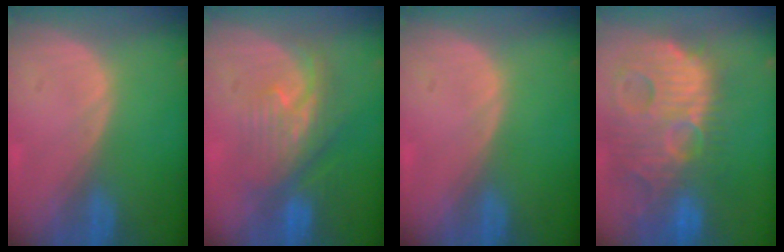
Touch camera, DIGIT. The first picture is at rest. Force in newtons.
{"total": 7.9, "press": 7.5, "slide": 2.5}
{"total": 0.0}
{"total": 15.0, "press": 13.0, "slide": 7.4}